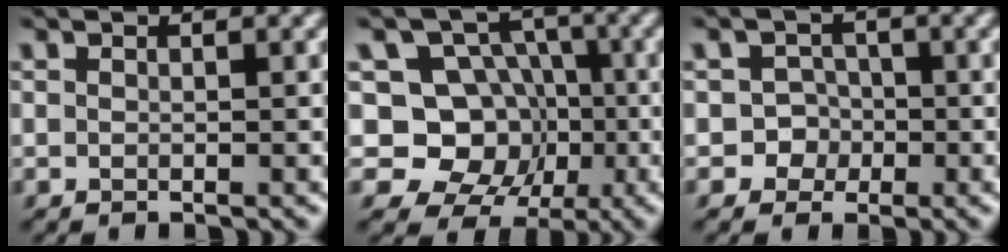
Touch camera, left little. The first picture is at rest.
{"total": 9.3, "force": [-1.3, 8.1, 4.3], "torque": [-0.044, 0.009, -0.056]}
{"total": 3.5, "force": [-1.4, 3.2, 0.6], "torque": [0.021, 0.007, -0.039]}